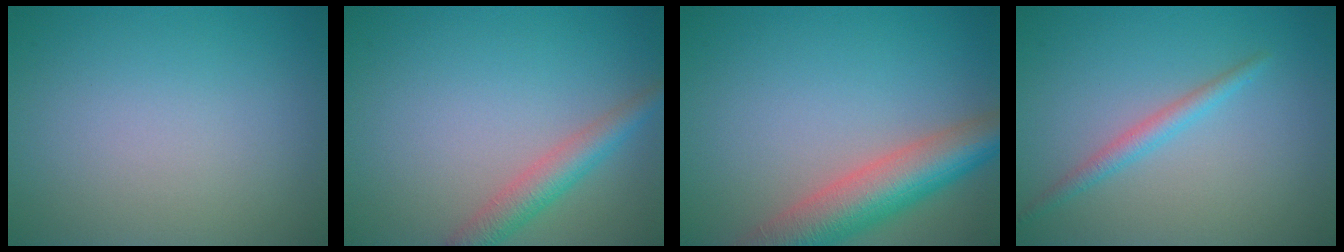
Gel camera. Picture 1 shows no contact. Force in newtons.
{"total": 3.2, "press": 3.2, "slide": 0.1}
{"total": 7.6, "press": 7.6, "slide": 0.3}
{"total": 1.8, "press": 1.8, "slide": 0.1}